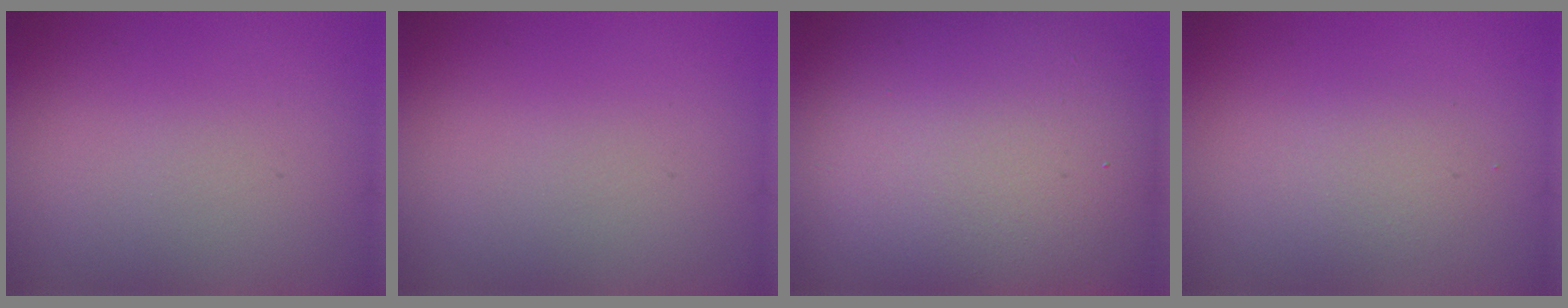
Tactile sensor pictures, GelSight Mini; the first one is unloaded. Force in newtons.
{"total": 0.0}
{"total": 15.8, "press": 15.8, "slide": 1.3}
{"total": 1.7, "press": 1.7, "slide": 0.1}